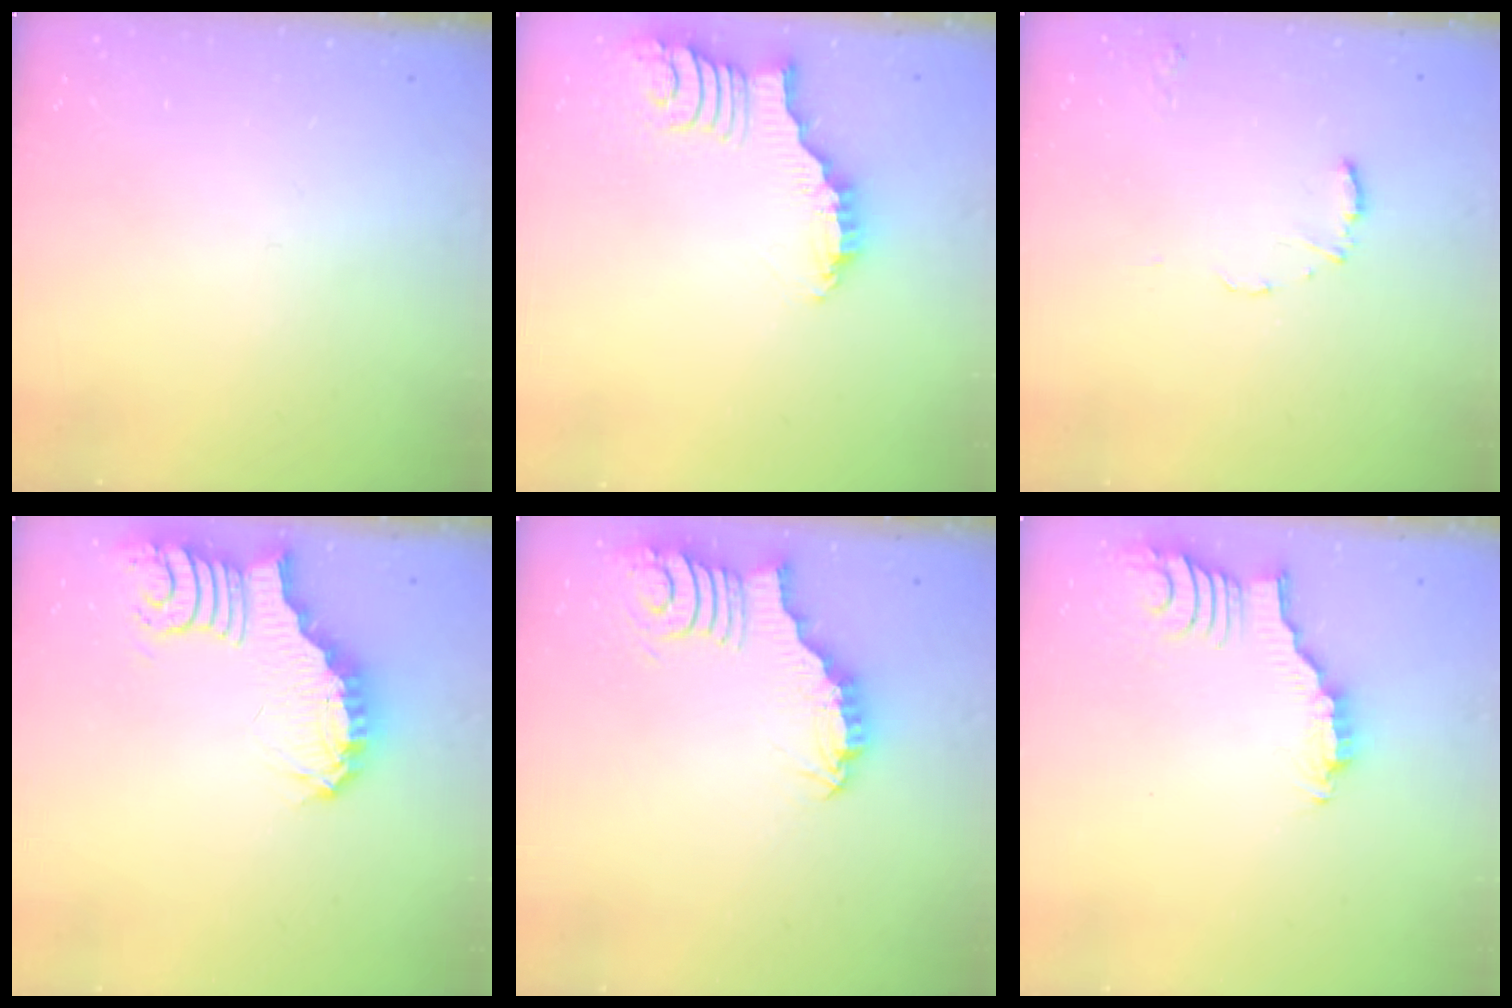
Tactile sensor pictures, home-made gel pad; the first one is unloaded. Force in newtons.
{"total": 2.4, "press": 2.4, "slide": 0.4}
{"total": 6.1, "press": 6.1, "slide": 0.6}
{"total": 3.5, "press": 3.4, "slide": 0.6}
{"total": 3.0, "press": 3.0, "slide": 0.0}
{"total": 3.0, "press": 3.0, "slide": 0.4}